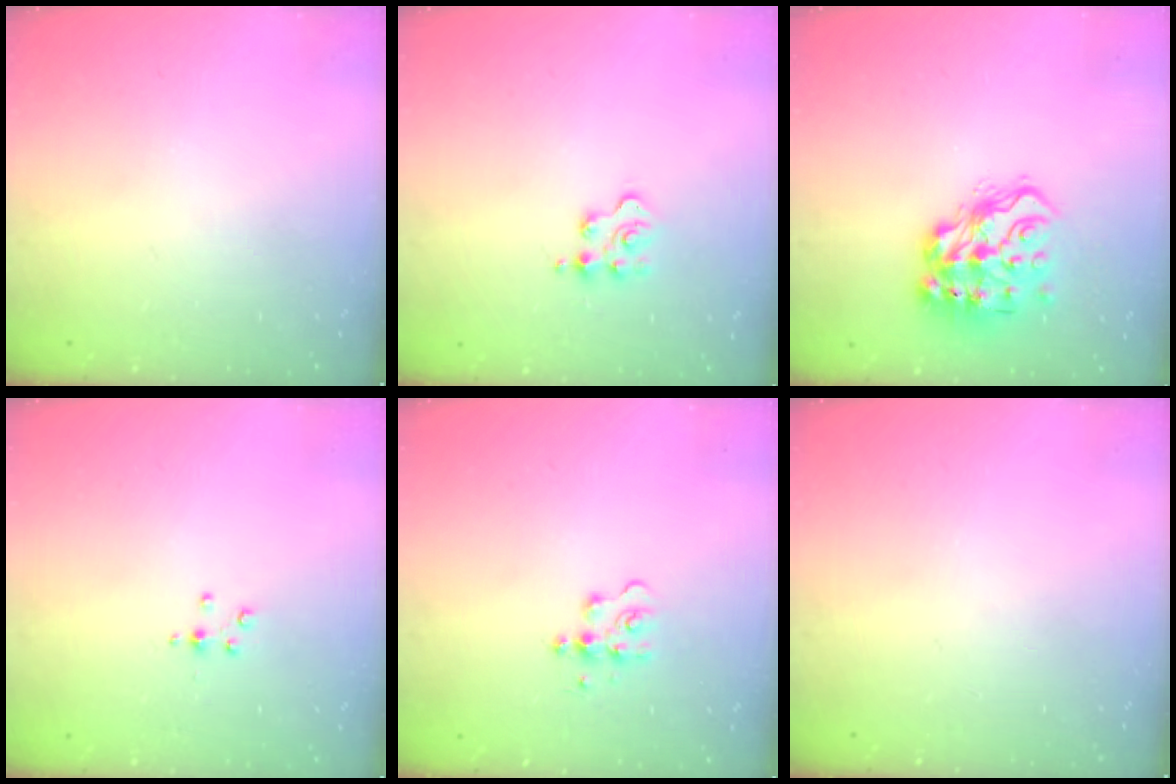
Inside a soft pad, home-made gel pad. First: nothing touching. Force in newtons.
{"total": 2.5, "press": 2.4, "slide": 0.5}
{"total": 14.9, "press": 14.8, "slide": 1.2}
{"total": 3.0, "press": 3.0, "slide": 0.3}
{"total": 7.2, "press": 7.2, "slide": 0.8}
{"total": 0.0}